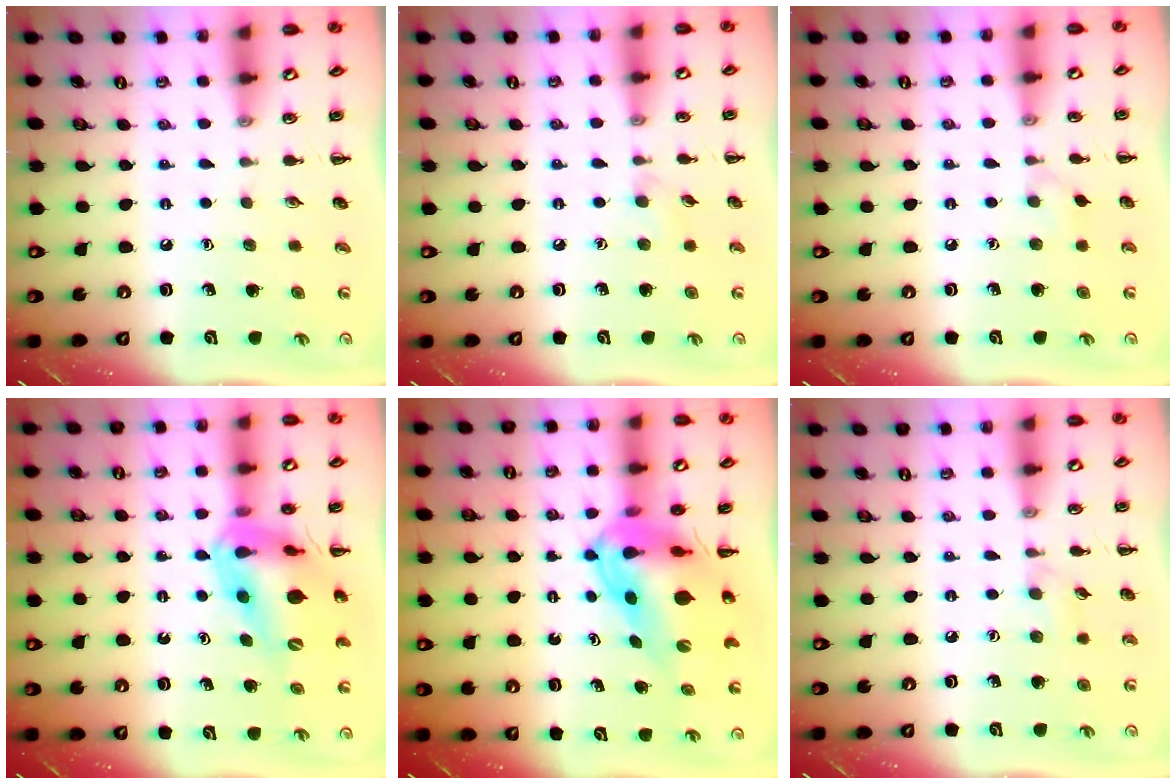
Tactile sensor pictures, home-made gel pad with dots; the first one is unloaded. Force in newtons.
{"total": 3.9, "press": 3.6, "slide": 1.5}
{"total": 3.7, "press": 3.4, "slide": 1.5}
{"total": 17.9, "press": 17.2, "slide": 4.7}
{"total": 13.0, "press": 12.3, "slide": 4.1}
{"total": 6.1, "press": 5.7, "slide": 2.2}